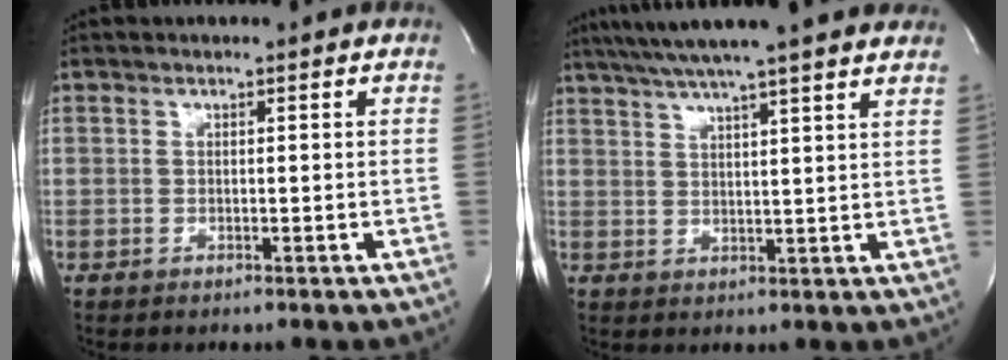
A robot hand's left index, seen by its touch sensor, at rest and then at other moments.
{"total": 18.1, "force": [15.5, 0.3, 9.5], "torque": [-0.162, 0.033, 0.207]}